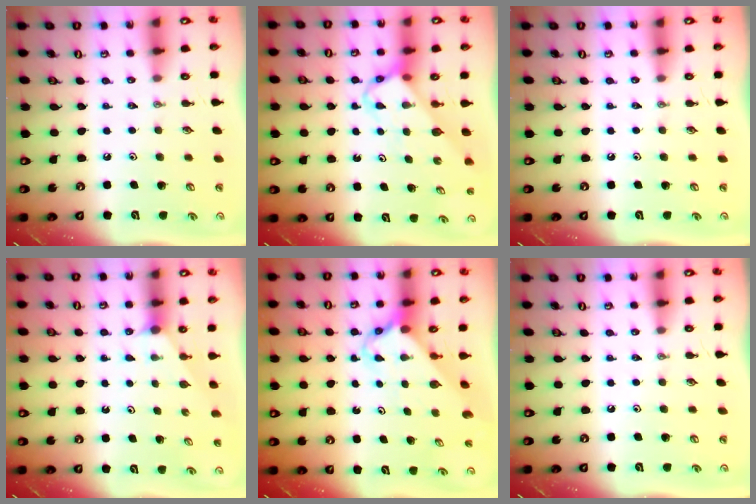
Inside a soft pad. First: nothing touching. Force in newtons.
{"total": 3.7, "press": 3.7, "slide": 0.1}
{"total": 0.0}
{"total": 1.0, "press": 1.0, "slide": 0.2}
{"total": 2.7, "press": 2.7, "slide": 0.2}
{"total": 0.0}